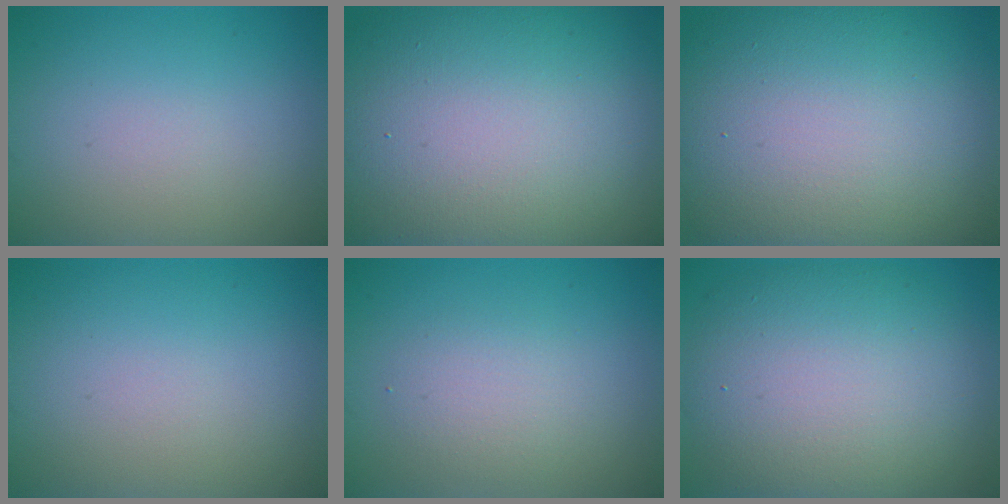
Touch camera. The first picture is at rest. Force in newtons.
{"total": 20.5, "press": 20.5, "slide": 1.4}
{"total": 17.3, "press": 17.3, "slide": 1.4}
{"total": 0.0}
{"total": 2.1, "press": 2.0, "slide": 0.1}
{"total": 10.7, "press": 10.7, "slide": 0.7}